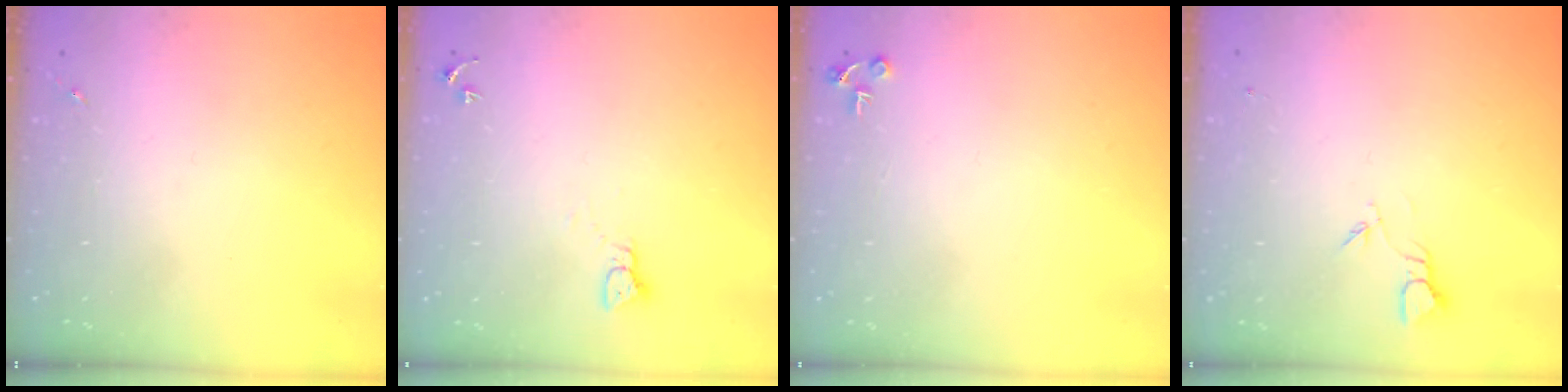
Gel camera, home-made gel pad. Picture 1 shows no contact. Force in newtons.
{"total": 2.3, "press": 2.3, "slide": 0.3}
{"total": 4.3, "press": 4.3, "slide": 0.5}
{"total": 2.7, "press": 2.7, "slide": 0.3}